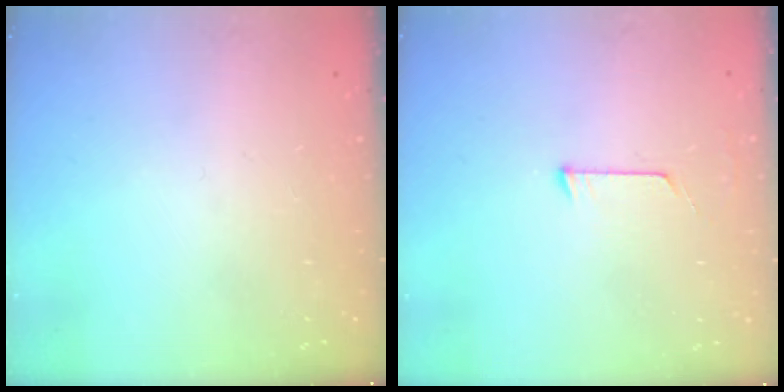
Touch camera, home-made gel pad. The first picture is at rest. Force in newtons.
{"total": 3.9, "press": 3.9, "slide": 0.4}